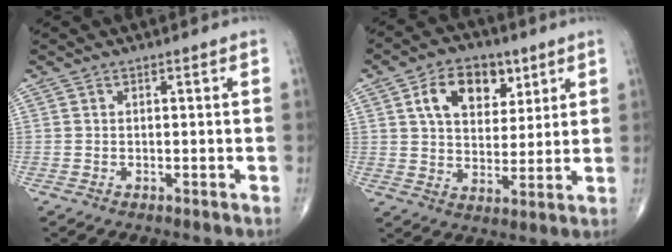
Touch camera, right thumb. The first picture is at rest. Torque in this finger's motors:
{"motor_torque": [-0.08, 0.07, 0.93, 0.54, 0.27]}